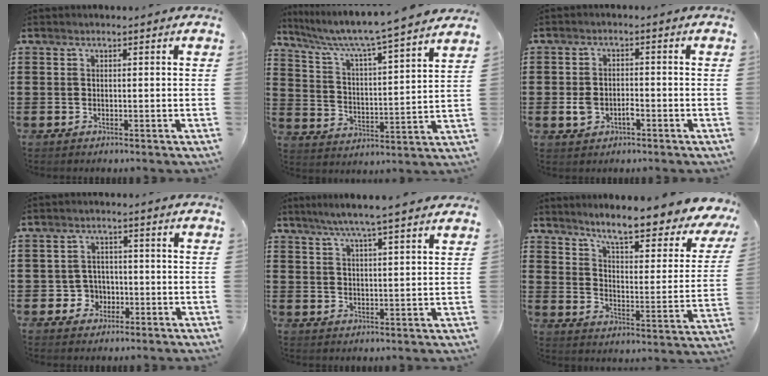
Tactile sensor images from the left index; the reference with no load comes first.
{"total": 5.3, "force": [4.7, -0.5, 2.4], "torque": [-0.070, -0.044, 0.069]}
{"total": 3.0, "force": [-1.2, 1.8, 2.1], "torque": [-0.047, 0.001, -0.023]}
{"total": 3.5, "force": [-1.3, 3.1, 1.2], "torque": [-0.031, 0.004, -0.028]}
{"total": 5.5, "force": [4.7, -0.3, 3.0], "torque": [-0.070, -0.013, 0.082]}
{"total": 7.8, "force": [6.5, -0.1, 4.4], "torque": [-0.095, -0.052, 0.099]}